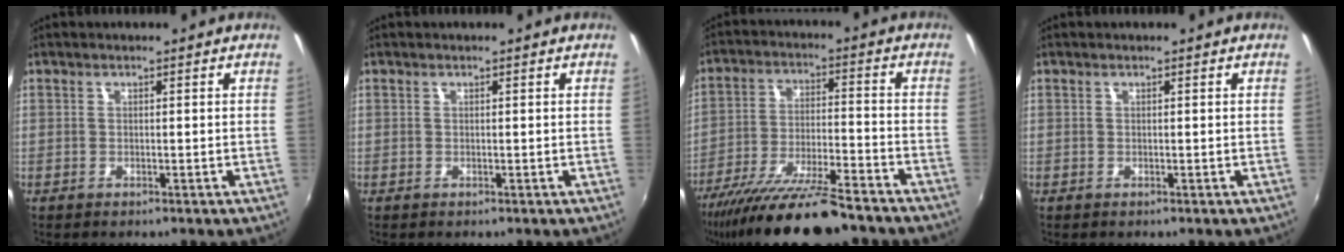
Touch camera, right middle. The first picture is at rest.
{"total": 0.0}
{"total": 18.7, "force": [-15.3, 2.8, 10.4], "torque": [-0.203, -0.037, -0.251]}
{"total": 0.0}